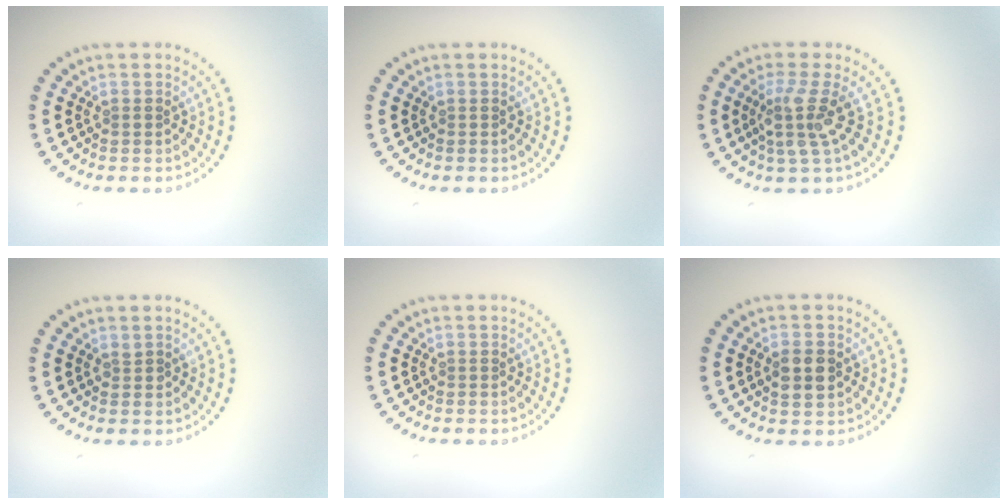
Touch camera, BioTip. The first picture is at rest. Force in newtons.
{"total": 0.0}
{"total": 3.2, "press": 2.4, "slide": 2.2}
{"total": 0.5, "press": 0.5, "slide": 0.2}
{"total": 0.0}
{"total": 2.4, "press": 2.4, "slide": 0.1}